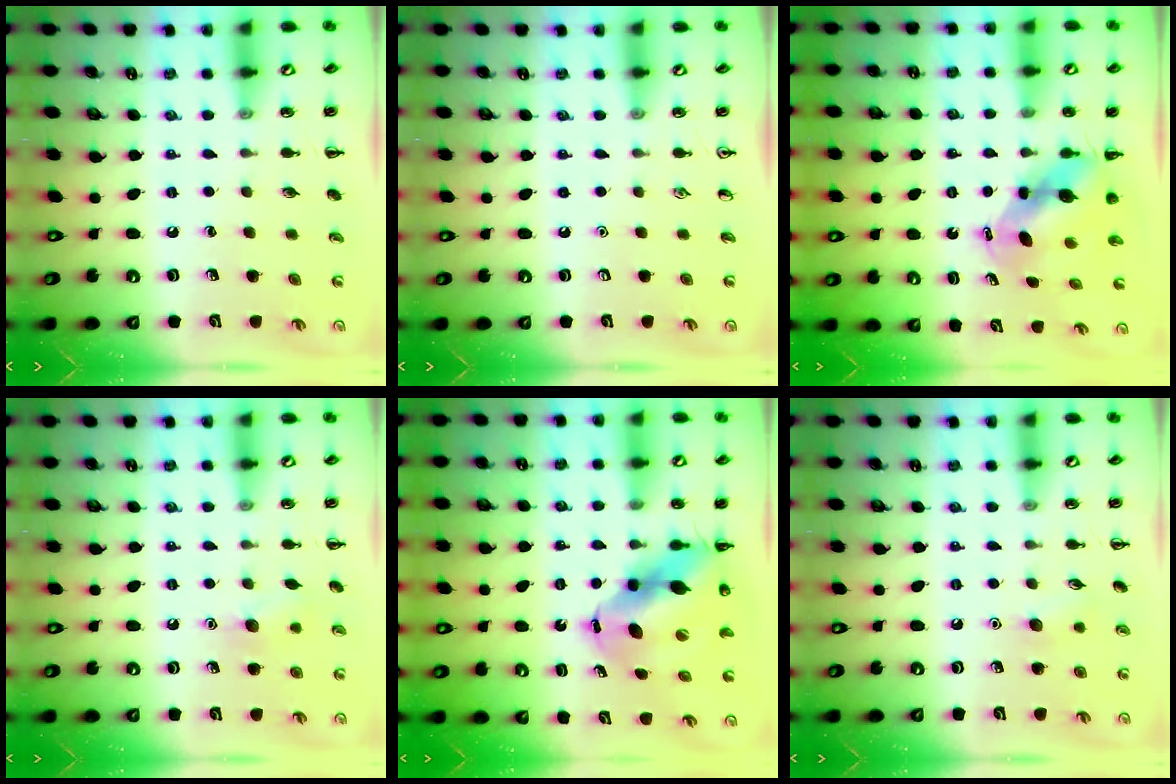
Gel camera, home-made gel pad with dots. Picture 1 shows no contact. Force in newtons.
{"total": 0.0}
{"total": 7.3, "press": 7.2, "slide": 0.9}
{"total": 6.7, "press": 6.6, "slide": 1.4}
{"total": 12.7, "press": 12.3, "slide": 3.1}
{"total": 5.9, "press": 5.6, "slide": 1.6}